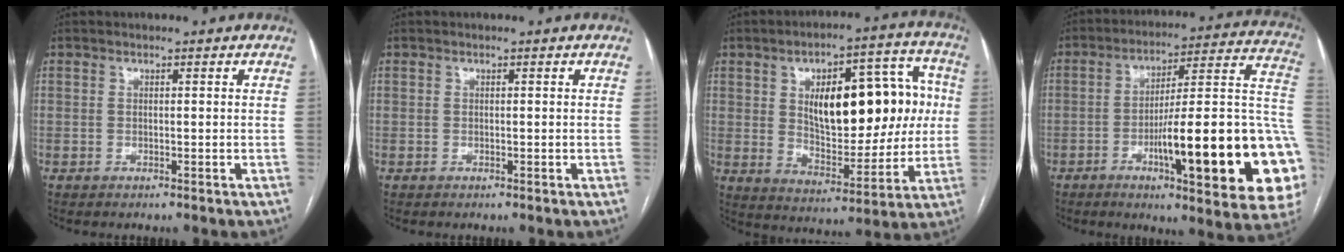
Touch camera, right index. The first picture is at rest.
{"total": 0.0}
{"total": 19.2, "force": [3.1, 8.6, 16.9], "torque": [-0.246, 0.037, 0.056]}
{"total": 27.2, "force": [-6.9, 3.1, 26.1], "torque": [-0.271, 0.003, -0.096]}